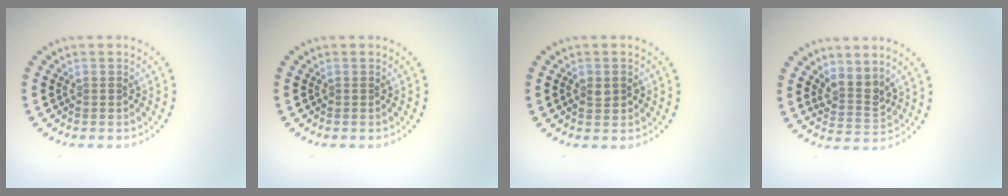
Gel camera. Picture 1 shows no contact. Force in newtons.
{"total": 0.0}
{"total": 1.5, "press": 1.5, "slide": 0.1}
{"total": 2.6, "press": 1.9, "slide": 1.7}